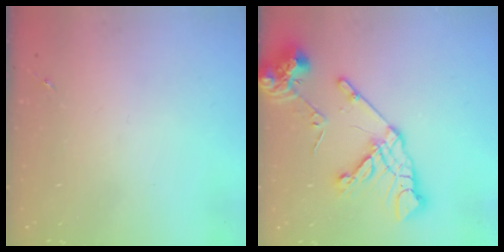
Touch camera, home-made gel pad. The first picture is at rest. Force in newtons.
{"total": 16.3, "press": 16.2, "slide": 2.1}